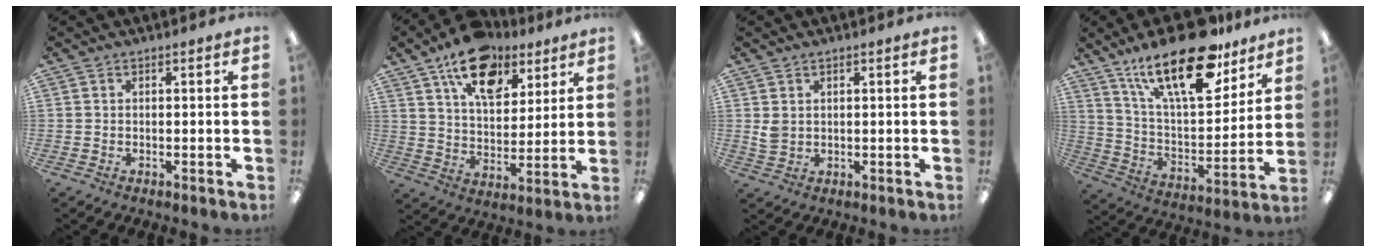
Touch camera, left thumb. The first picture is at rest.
{"total": 16.5, "force": [10.7, 8.9, 8.9], "torque": [-0.130, -0.052, 0.188]}
{"total": 2.8, "force": [1.0, 2.0, 1.6], "torque": [-0.024, -0.001, 0.018]}
{"total": 24.4, "force": [16.5, 9.1, 15.6], "torque": [-0.253, -0.094, 0.279]}